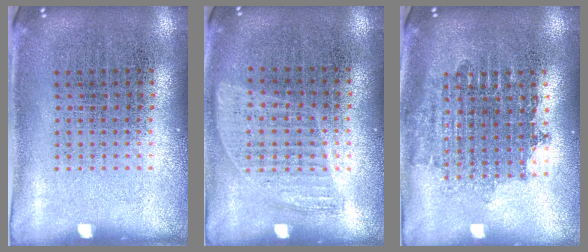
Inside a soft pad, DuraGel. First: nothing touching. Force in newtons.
{"total": 0.9, "press": 0.8, "slide": 0.4}
{"total": 1.6, "press": 1.3, "slide": 0.9}